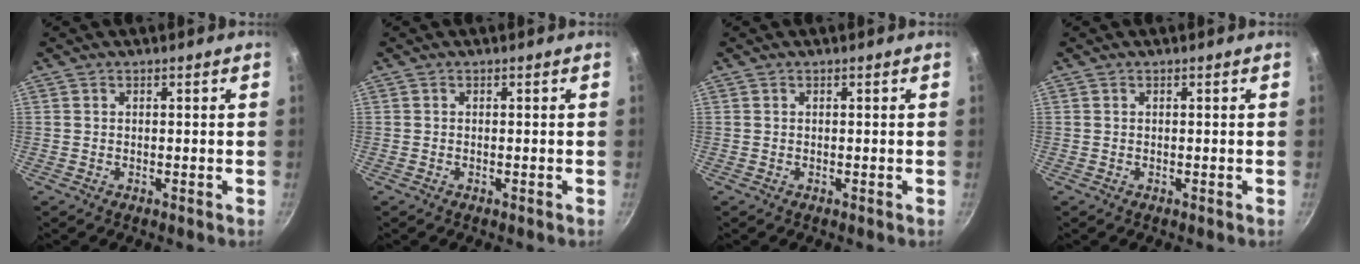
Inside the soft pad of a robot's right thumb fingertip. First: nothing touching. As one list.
[{"total": 0.0}, {"total": 0.0}, {"total": 0.0}]